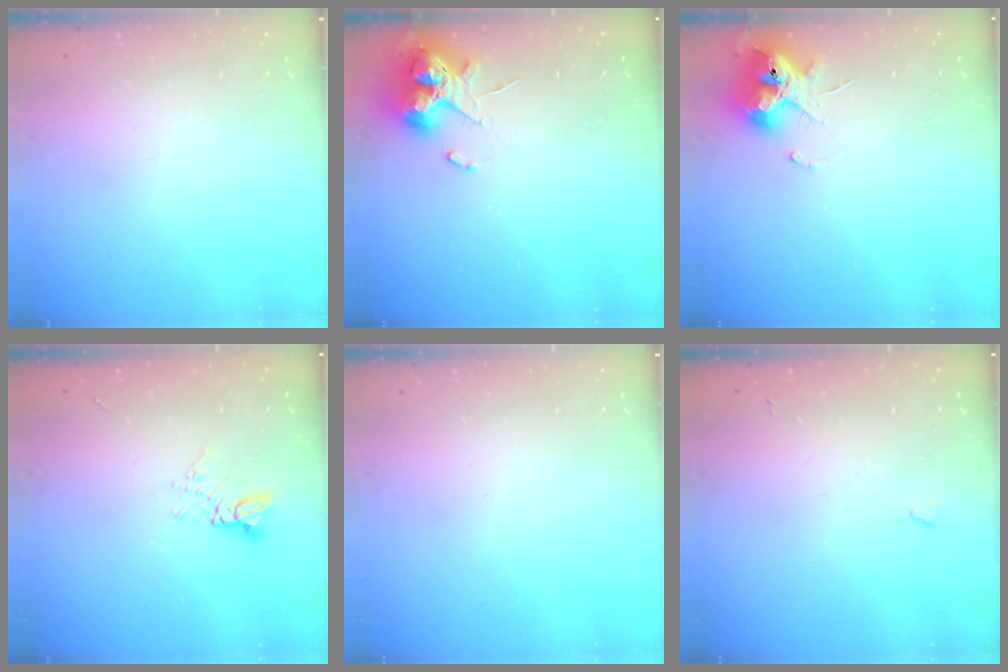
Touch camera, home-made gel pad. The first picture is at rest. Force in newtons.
{"total": 9.9, "press": 9.8, "slide": 1.1}
{"total": 11.2, "press": 11.1, "slide": 0.6}
{"total": 3.6, "press": 3.6, "slide": 0.1}
{"total": 0.0}
{"total": 5.0, "press": 4.9, "slide": 0.8}